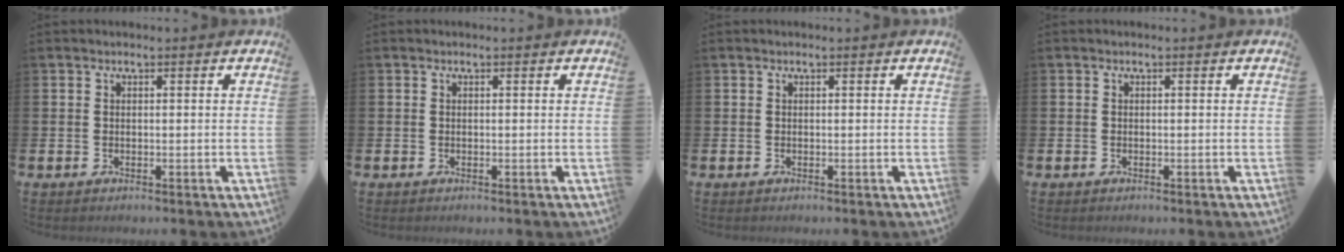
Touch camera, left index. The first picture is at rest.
{"total": 0.0}
{"total": 0.0}
{"total": 0.0}